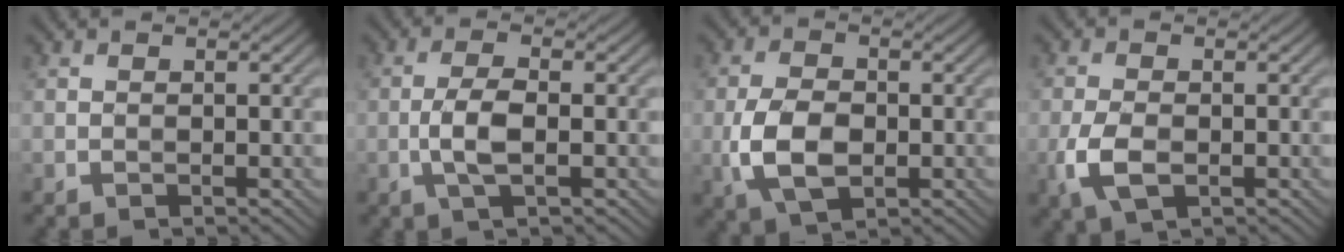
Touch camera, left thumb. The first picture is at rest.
{"total": 4.1, "force": [-1.0, 1.3, 3.8], "torque": [-0.085, 0.002, -0.025]}
{"total": 7.0, "force": [-1.5, 4.3, 5.4], "torque": [-0.125, -0.006, -0.030]}
{"total": 4.7, "force": [-1.6, 2.5, 3.6], "torque": [-0.091, -0.007, -0.033]}